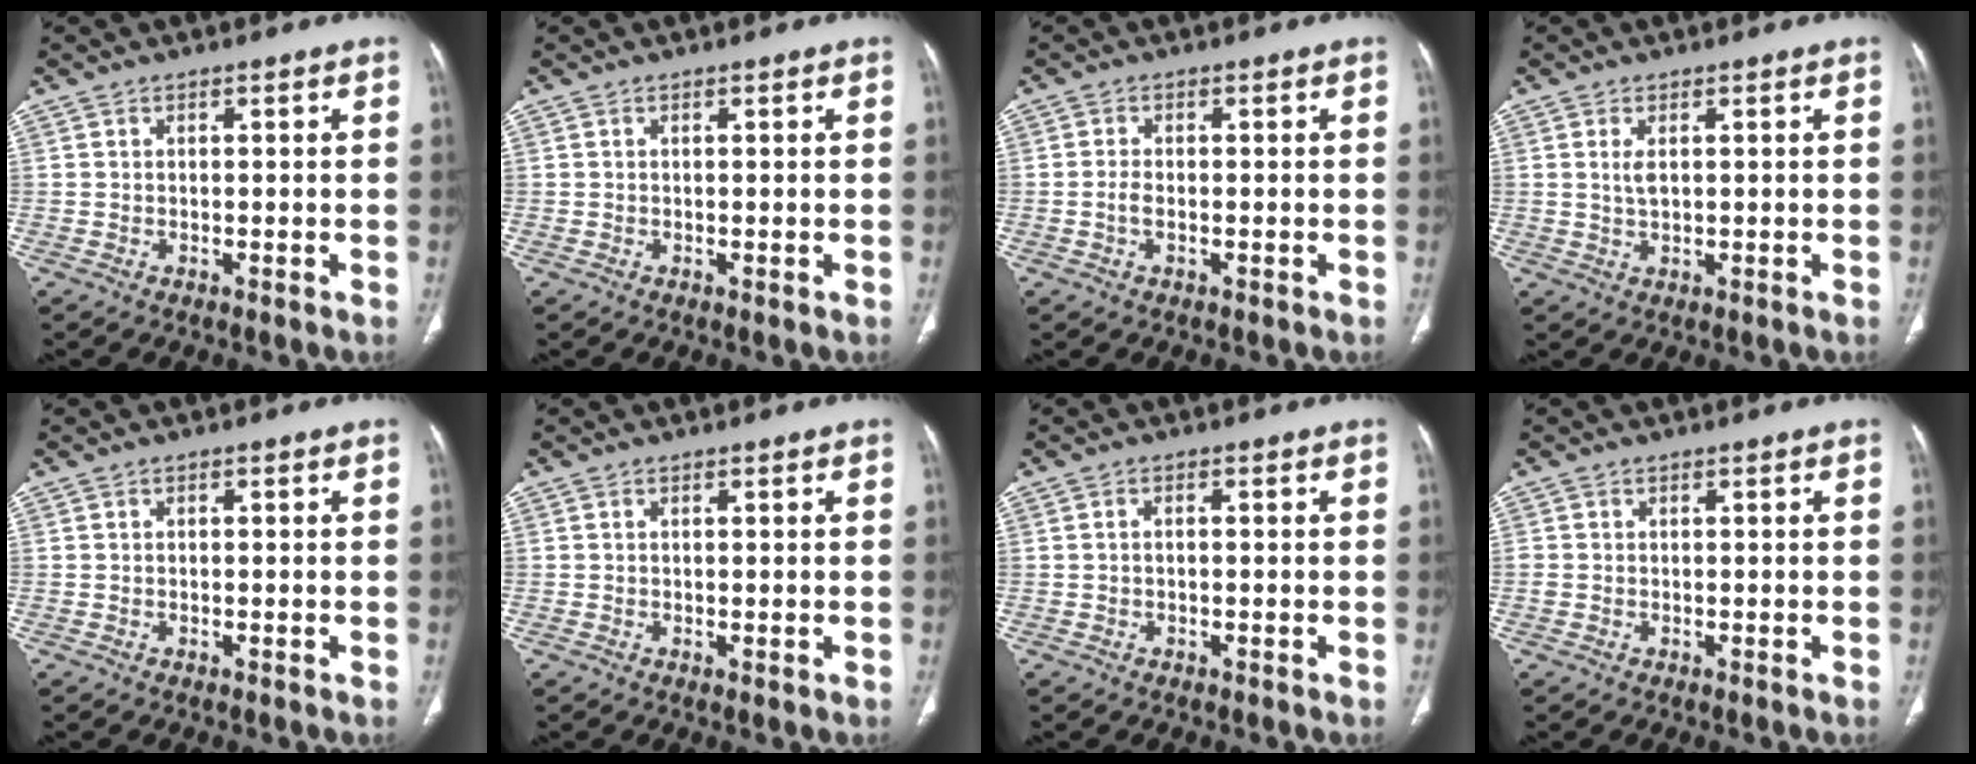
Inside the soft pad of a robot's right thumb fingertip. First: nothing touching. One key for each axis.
{"total": 0.0}
{"total": 1.3, "fx": -0.3, "fy": 0.7, "fz": 1.1, "tx": -0.027, "ty": 0.003, "tz": -0.007}
{"total": 2.4, "fx": 0.6, "fy": 1.1, "fz": 2.0, "tx": -0.044, "ty": -0.003, "tz": 0.016}
{"total": 0.0}
{"total": 0.0}
{"total": 0.8, "fx": -0.1, "fy": 0.4, "fz": 0.7, "tx": -0.014, "ty": 0.003, "tz": -0.004}
{"total": 0.8, "fx": -0.1, "fy": 0.8, "fz": 0.3, "tx": -0.002, "ty": 0.003, "tz": -0.002}